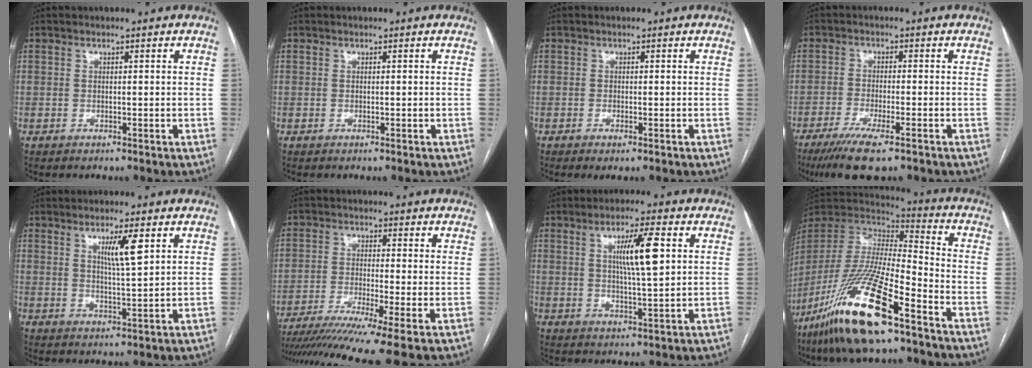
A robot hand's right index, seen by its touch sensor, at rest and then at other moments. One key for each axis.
{"total": 0.0}
{"total": 1.2, "fx": -0.6, "fy": 0.3, "fz": 1.0, "tx": -0.016, "ty": -0.001, "tz": -0.006}
{"total": 8.2, "fx": -5.6, "fy": 1.0, "fz": 5.9, "tx": -0.100, "ty": -0.019, "tz": -0.087}
{"total": 5.5, "fx": 2.4, "fy": 0.2, "fz": 5.0, "tx": -0.086, "ty": -0.005, "tz": 0.041}
{"total": 13.1, "fx": -10.0, "fy": -1.8, "fz": 8.2, "tx": -0.136, "ty": -0.031, "tz": -0.161}
{"total": 8.2, "fx": 2.2, "fy": 0.6, "fz": 7.9, "tx": -0.138, "ty": 0.002, "tz": 0.039}
{"total": 22.5, "fx": -14.0, "fy": 3.2, "fz": 17.4, "tx": -0.372, "ty": -0.054, "tz": -0.264}